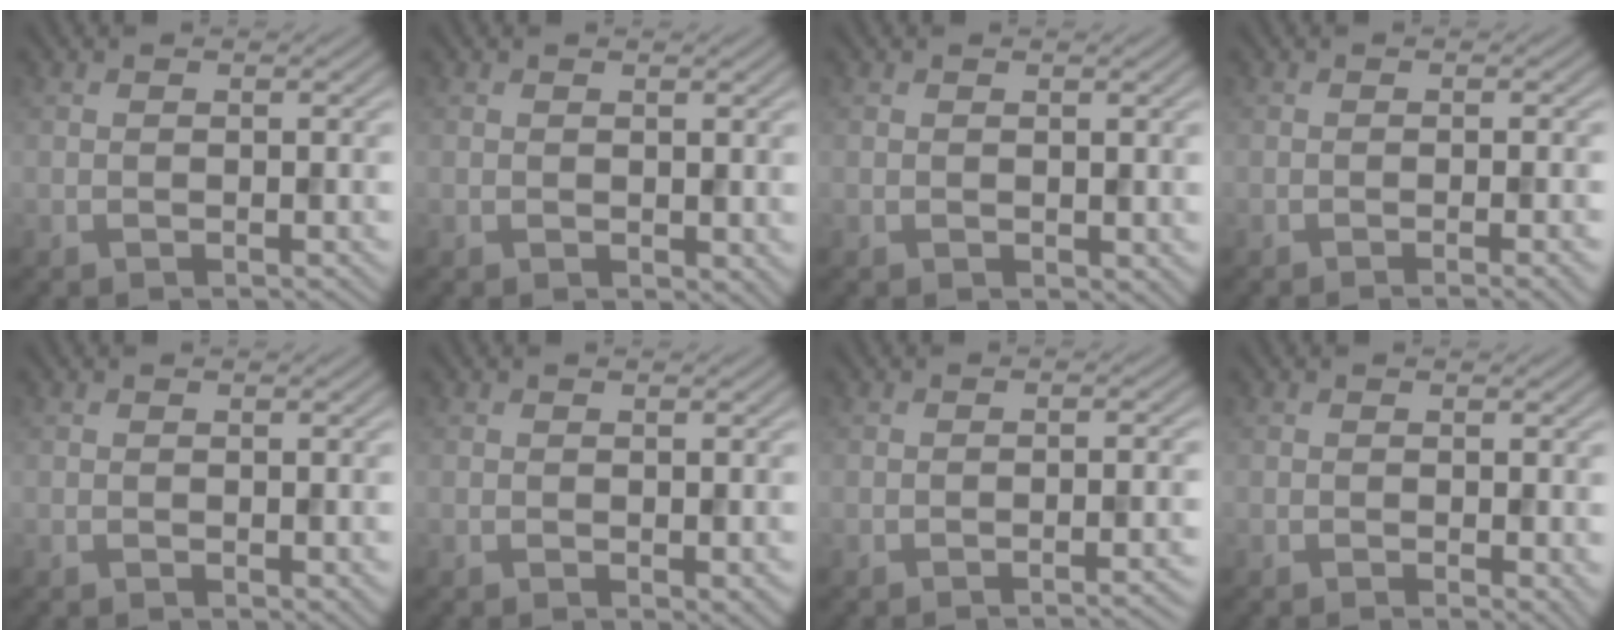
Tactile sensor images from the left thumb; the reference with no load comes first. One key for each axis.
{"total": 1.0, "fx": 0.3, "fy": 0.7, "fz": 0.7, "tx": -0.008, "ty": -0.004, "tz": 0.011}
{"total": 0.7, "fx": 0.3, "fy": 0.5, "fz": 0.4, "tx": -0.003, "ty": -0.003, "tz": 0.009}
{"total": 2.6, "fx": -1.0, "fy": 0.5, "fz": 2.4, "tx": -0.027, "ty": 0.002, "tz": -0.020}
{"total": 0.8, "fx": 0.0, "fy": 0.5, "fz": 0.6, "tx": -0.006, "ty": -0.004, "tz": 0.002}
{"total": 1.3, "fx": -0.2, "fy": 0.7, "fz": 1.1, "tx": -0.015, "ty": -0.007, "tz": 0.000}
{"total": 2.2, "fx": -1.2, "fy": 0.5, "fz": 1.9, "tx": -0.015, "ty": 0.004, "tz": -0.025}
{"total": 1.4, "fx": 0.0, "fy": 0.5, "fz": 1.3, "tx": -0.016, "ty": -0.007, "tz": 0.000}